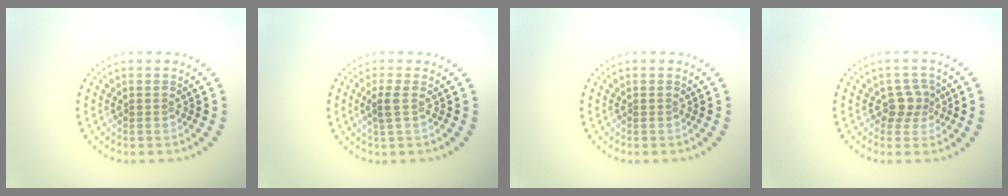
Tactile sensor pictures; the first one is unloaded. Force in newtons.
{"total": 1.3, "press": 1.0, "slide": 0.8}
{"total": 0.0}
{"total": 2.1, "press": 1.6, "slide": 1.3}